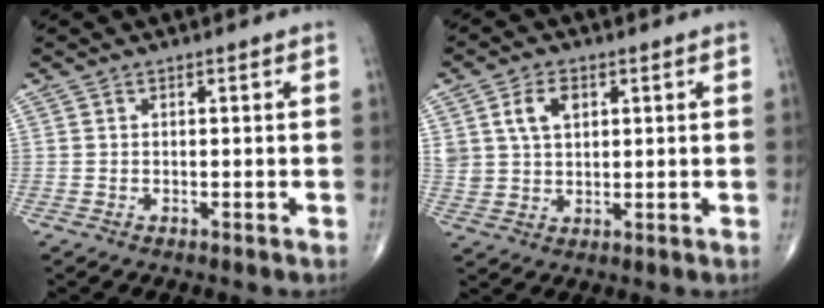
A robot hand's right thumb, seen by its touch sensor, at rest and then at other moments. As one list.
[{"total": 6.7, "force": [2.5, 4.4, 4.3], "torque": [-0.071, -0.006, 0.049]}]